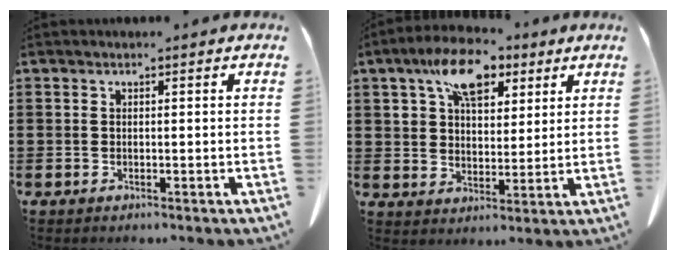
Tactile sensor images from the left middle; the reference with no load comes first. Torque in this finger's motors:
{"motor_torque": [1.24, -0.89, 0.37, 0.16]}